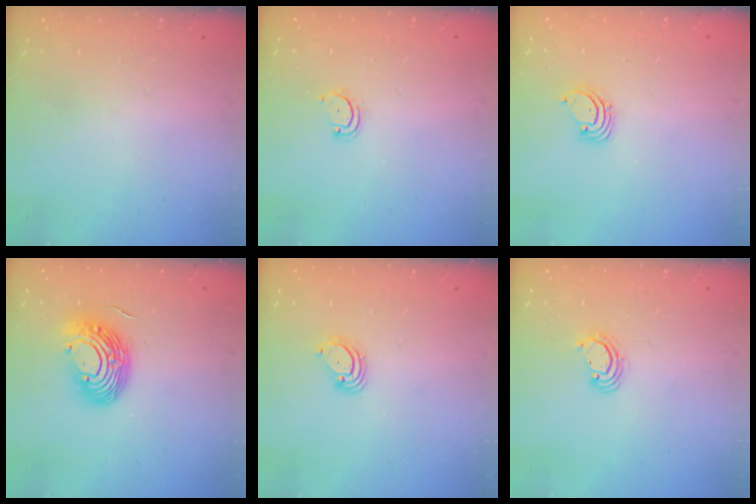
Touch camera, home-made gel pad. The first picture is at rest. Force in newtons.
{"total": 2.8, "press": 2.8, "slide": 0.3}
{"total": 1.5, "press": 1.5, "slide": 0.1}
{"total": 12.8, "press": 12.6, "slide": 2.2}
{"total": 4.1, "press": 4.0, "slide": 0.3}
{"total": 2.8, "press": 2.8, "slide": 0.2}